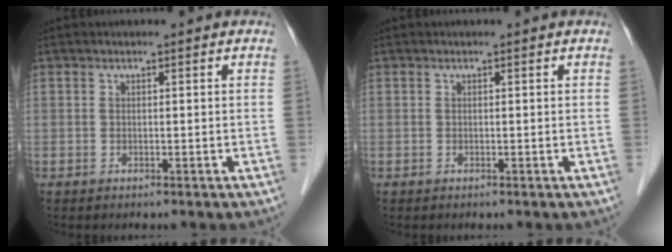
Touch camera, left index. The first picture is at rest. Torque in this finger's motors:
{"motor_torque": [0.00, 0.00, 0.00, 0.00]}